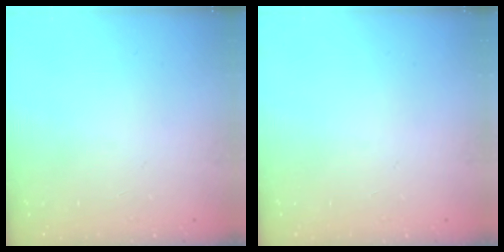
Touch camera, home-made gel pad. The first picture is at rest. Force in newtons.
{"total": 0.0}